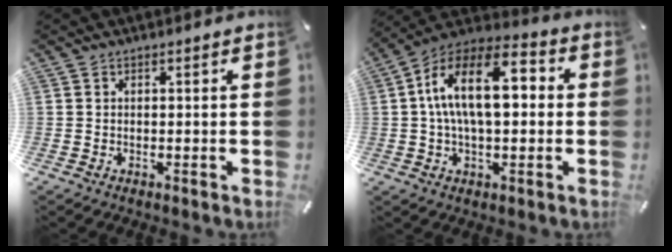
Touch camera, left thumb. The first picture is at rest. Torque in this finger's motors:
{"motor_torque": [-0.04, 2.14, 2.50, -0.29, 0.70]}